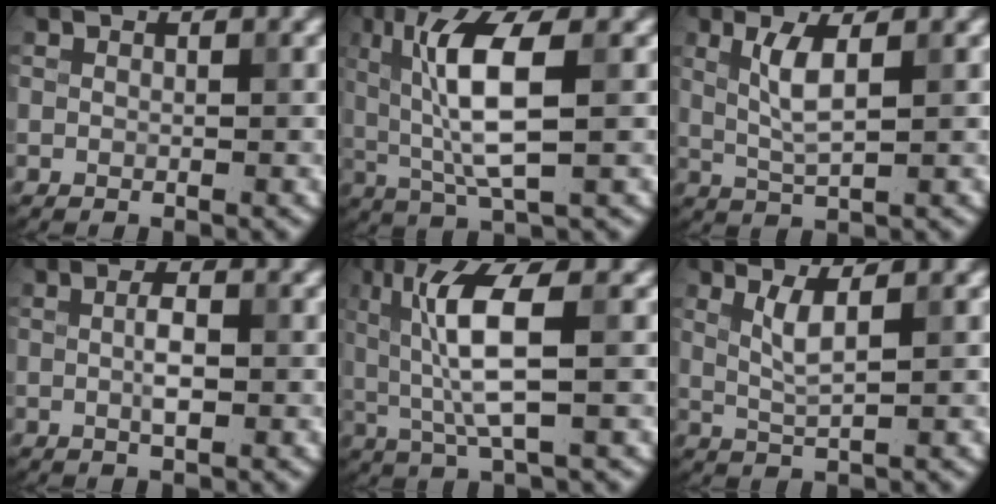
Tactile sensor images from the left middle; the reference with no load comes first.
{"total": 7.0, "force": [1.0, 1.8, 6.7], "torque": [-0.134, 0.001, 0.023]}
{"total": 3.1, "force": [0.8, 0.7, 2.9], "torque": [-0.065, 0.000, 0.018]}
{"total": 2.1, "force": [0.0, 0.7, 2.0], "torque": [-0.040, 0.001, -0.002]}
{"total": 6.3, "force": [0.8, 1.3, 6.1], "torque": [-0.130, 0.001, 0.019]}
{"total": 2.4, "force": [0.9, 0.5, 2.1], "torque": [-0.047, -0.004, 0.022]}